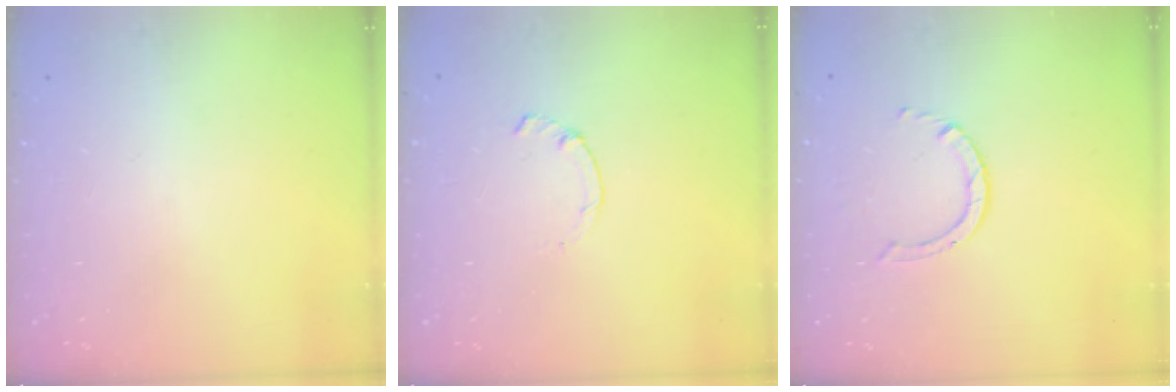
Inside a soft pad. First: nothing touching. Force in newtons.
{"total": 1.7, "press": 1.7, "slide": 0.3}
{"total": 1.4, "press": 1.4, "slide": 0.2}